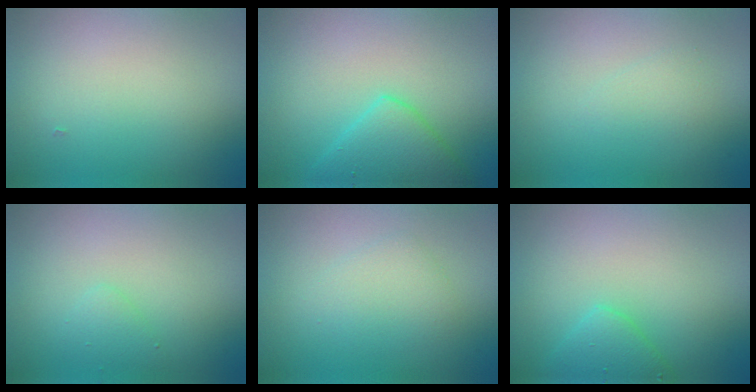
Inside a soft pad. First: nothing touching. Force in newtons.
{"total": 4.4, "press": 4.4, "slide": 0.2}
{"total": 1.1, "press": 1.1, "slide": 0.1}
{"total": 1.0, "press": 1.0, "slide": 0.1}
{"total": 2.2, "press": 2.2, "slide": 0.0}
{"total": 2.5, "press": 2.5, "slide": 0.2}